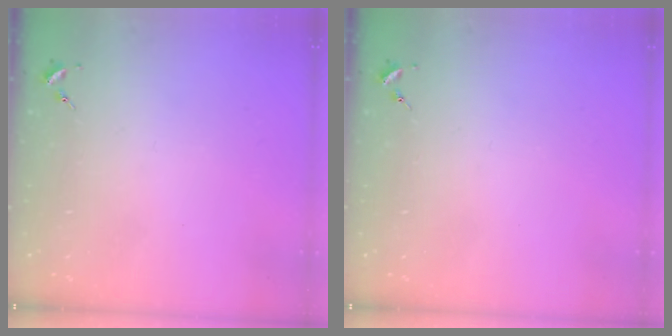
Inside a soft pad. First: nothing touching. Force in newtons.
{"total": 0.0}